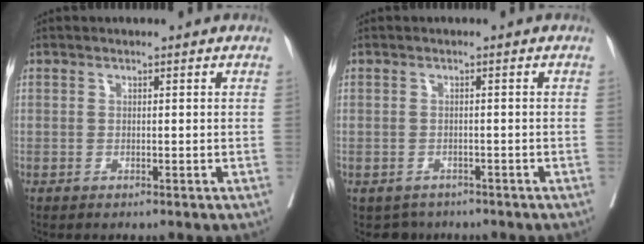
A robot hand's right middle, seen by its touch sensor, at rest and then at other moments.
{"total": 2.7, "force": [-2.1, 1.7, 0.0], "torque": [-0.001, 0.002, -0.031]}